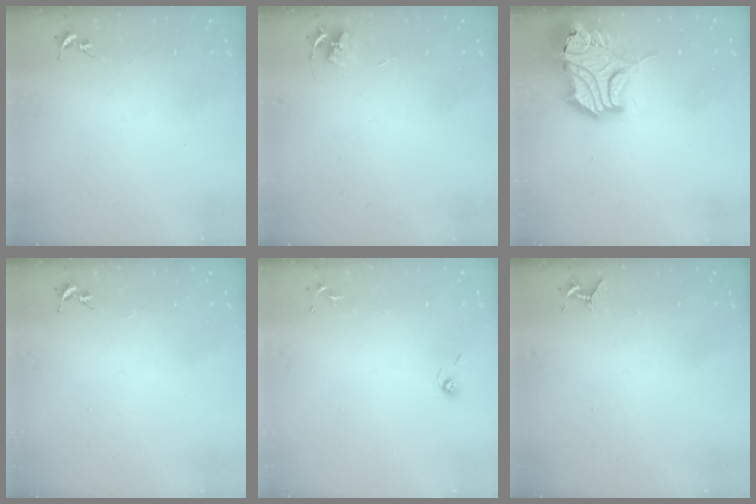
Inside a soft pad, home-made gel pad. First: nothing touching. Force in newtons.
{"total": 5.3, "press": 5.2, "slide": 0.6}
{"total": 19.2, "press": 18.9, "slide": 3.2}
{"total": 0.0}
{"total": 3.8, "press": 3.3, "slide": 1.8}
{"total": 4.2, "press": 4.2, "slide": 0.4}